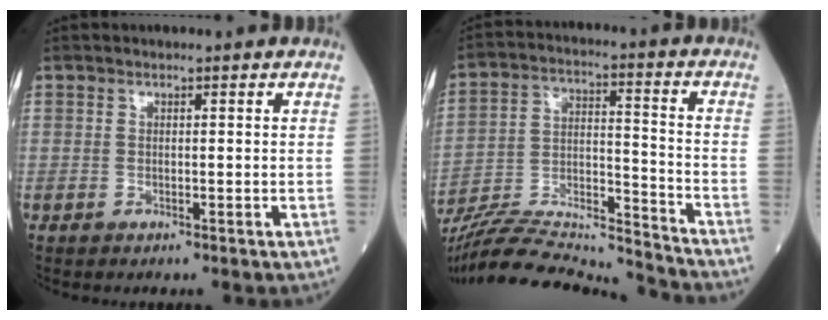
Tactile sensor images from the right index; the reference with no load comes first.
{"total": 19.9, "force": [-19.1, -0.2, 5.8], "torque": [-0.125, 0.008, -0.315]}